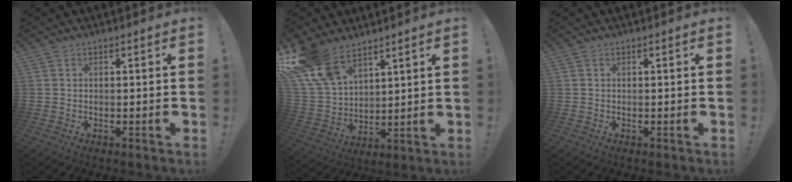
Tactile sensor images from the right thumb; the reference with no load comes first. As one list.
[{"total": 15.1, "force": [10.7, 8.1, 6.8], "torque": [-0.150, -0.063, 0.207]}, {"total": 0.0}]